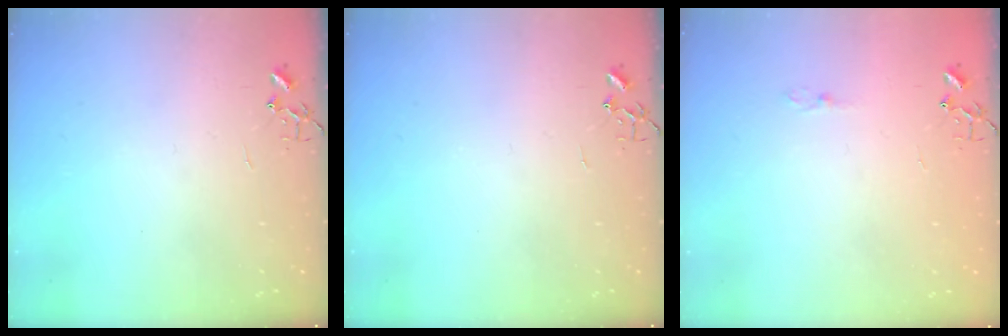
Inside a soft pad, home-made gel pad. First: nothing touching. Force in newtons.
{"total": 0.0}
{"total": 2.7, "press": 2.7, "slide": 0.4}